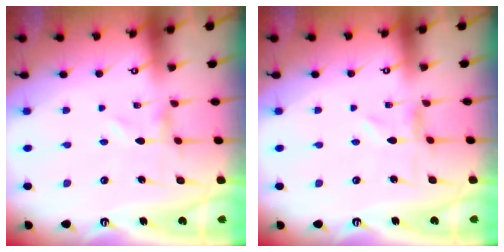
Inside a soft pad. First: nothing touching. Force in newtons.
{"total": 0.0}